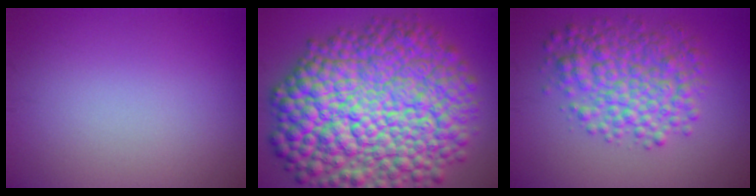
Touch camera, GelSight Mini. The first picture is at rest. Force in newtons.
{"total": 18.0, "press": 18.0, "slide": 0.3}
{"total": 6.1, "press": 6.1, "slide": 0.0}